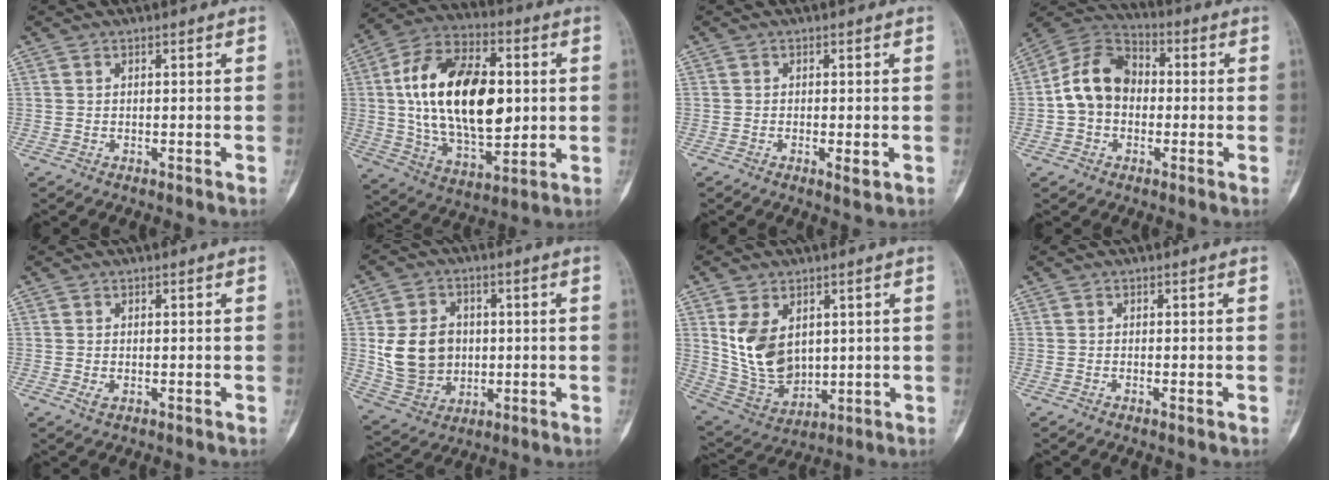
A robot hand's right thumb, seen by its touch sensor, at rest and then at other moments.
{"total": 24.7, "force": [2.4, 13.7, 20.3], "torque": [-0.333, -0.004, 0.043]}
{"total": 1.9, "force": [-0.6, 0.6, 1.8], "torque": [-0.032, -0.005, -0.010]}
{"total": 12.1, "force": [-0.7, 9.4, 7.6], "torque": [-0.127, 0.040, -0.024]}
{"total": 1.2, "force": [-0.3, 0.7, 0.9], "torque": [-0.017, -0.002, -0.004]}
{"total": 12.4, "force": [0.7, 10.1, 7.1], "torque": [-0.102, -0.001, 0.028]}
{"total": 12.7, "force": [3.1, 8.7, 8.7], "torque": [-0.136, -0.017, 0.083]}
{"total": 0.8, "force": [-0.3, 0.2, 0.7], "torque": [-0.011, 0.000, -0.006]}